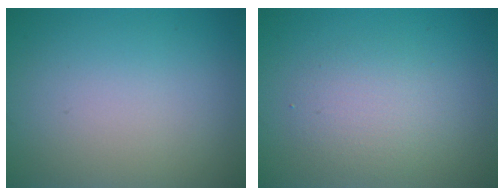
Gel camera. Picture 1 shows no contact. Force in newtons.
{"total": 2.6, "press": 2.6, "slide": 0.2}